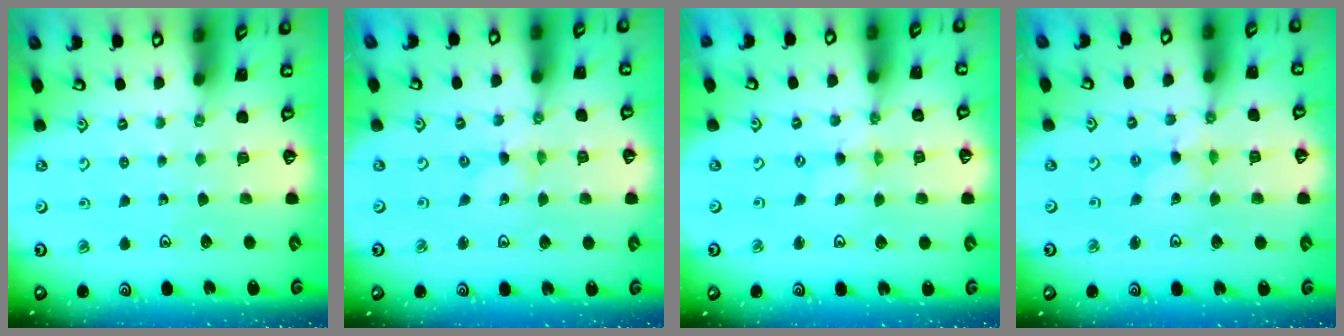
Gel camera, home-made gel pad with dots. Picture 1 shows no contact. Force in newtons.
{"total": 0.0}
{"total": 0.0}
{"total": 1.1, "press": 1.1, "slide": 0.1}